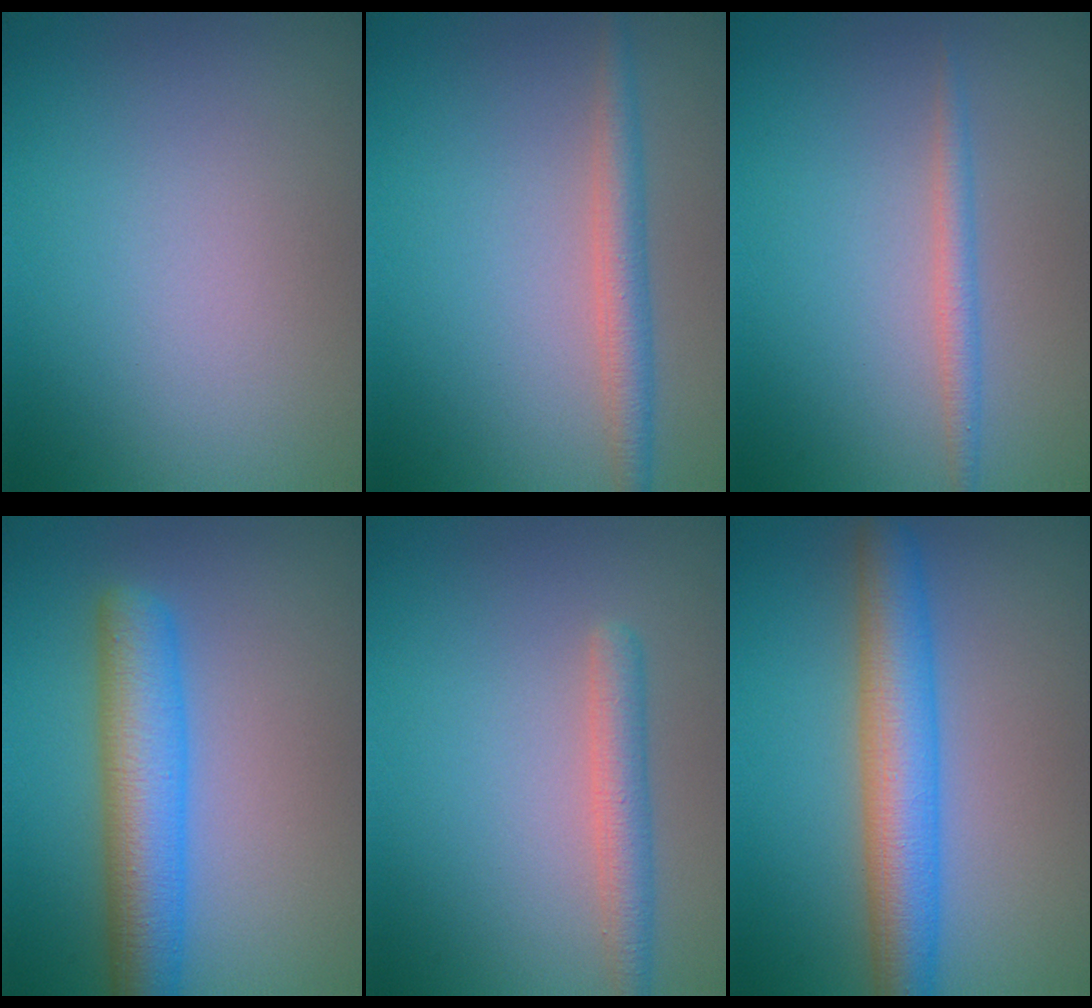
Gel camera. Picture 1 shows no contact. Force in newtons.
{"total": 2.7, "press": 2.7, "slide": 0.0}
{"total": 1.7, "press": 1.7, "slide": 0.0}
{"total": 6.1, "press": 6.1, "slide": 0.1}
{"total": 2.6, "press": 2.6, "slide": 0.1}
{"total": 6.1, "press": 6.1, "slide": 0.1}